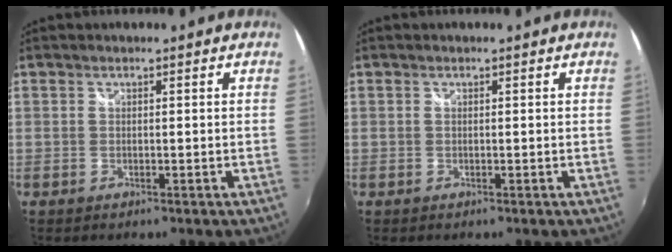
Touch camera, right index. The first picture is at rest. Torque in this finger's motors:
{"motor_torque": [-0.02, 0.03, 0.00, -0.01]}